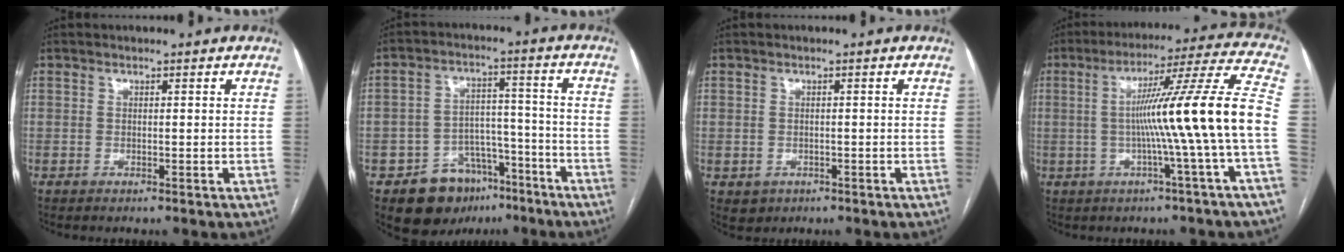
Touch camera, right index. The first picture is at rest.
{"total": 11.1, "force": [-6.9, 7.4, 4.5], "torque": [-0.064, 0.033, -0.099]}
{"total": 2.5, "force": [-0.9, 2.3, 0.4], "torque": [-0.001, 0.005, -0.006]}
{"total": 15.2, "force": [-2.1, -2.7, 14.8], "torque": [-0.220, 0.011, -0.037]}